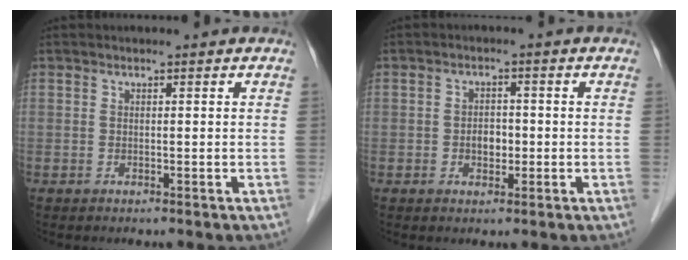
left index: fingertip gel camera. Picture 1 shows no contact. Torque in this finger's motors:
{"motor_torque": [0.12, 0.08, 0.03, 0.00]}